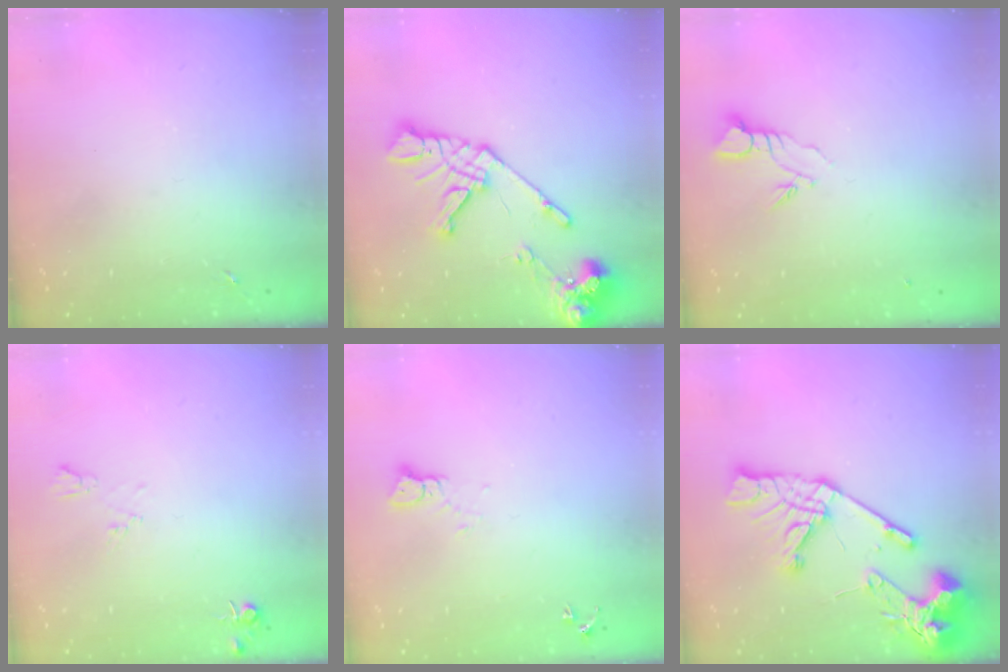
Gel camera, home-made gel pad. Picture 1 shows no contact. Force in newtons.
{"total": 17.0, "press": 16.9, "slide": 2.2}
{"total": 3.7, "press": 3.7, "slide": 0.4}
{"total": 5.2, "press": 5.2, "slide": 0.7}
{"total": 3.3, "press": 3.3, "slide": 0.3}
{"total": 20.6, "press": 20.5, "slide": 2.4}